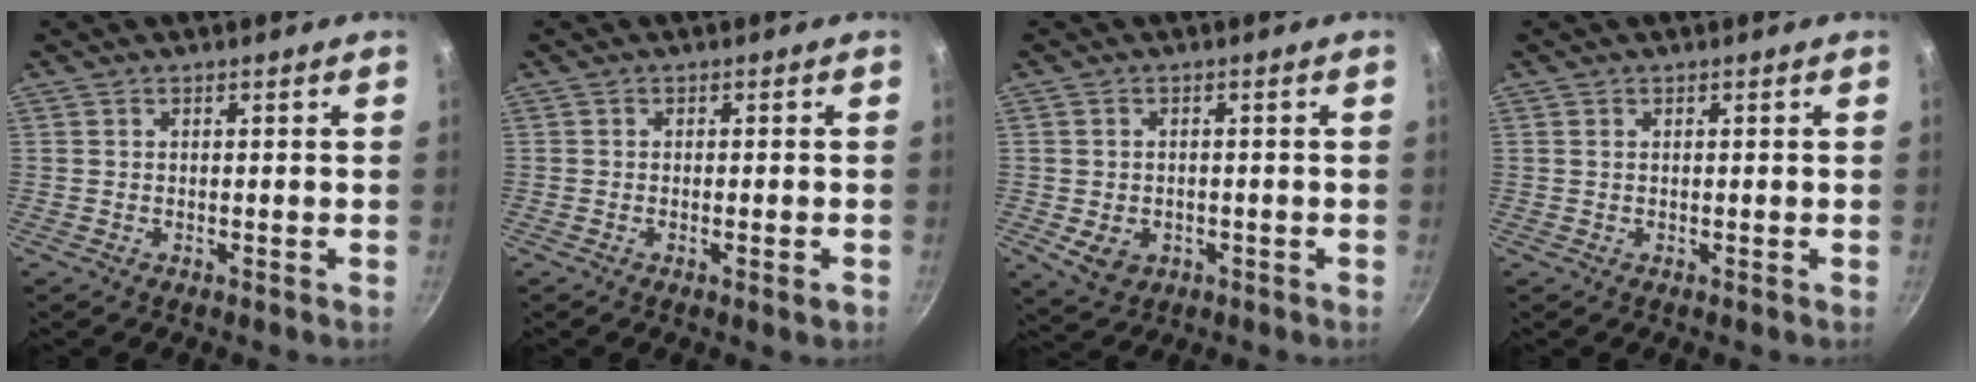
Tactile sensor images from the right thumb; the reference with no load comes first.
{"total": 1.9, "force": [-0.8, 0.3, 1.7], "torque": [-0.032, 0.002, -0.016]}
{"total": 5.0, "force": [-1.3, 3.9, 2.8], "torque": [-0.036, 0.000, -0.008]}
{"total": 0.0}